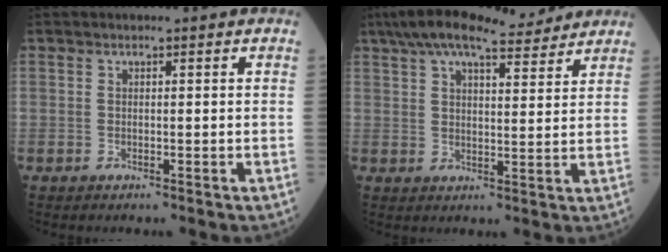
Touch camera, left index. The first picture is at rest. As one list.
[{"total": 14.1, "force": [12.1, 2.5, 6.8], "torque": [-0.122, 0.036, 0.181]}]